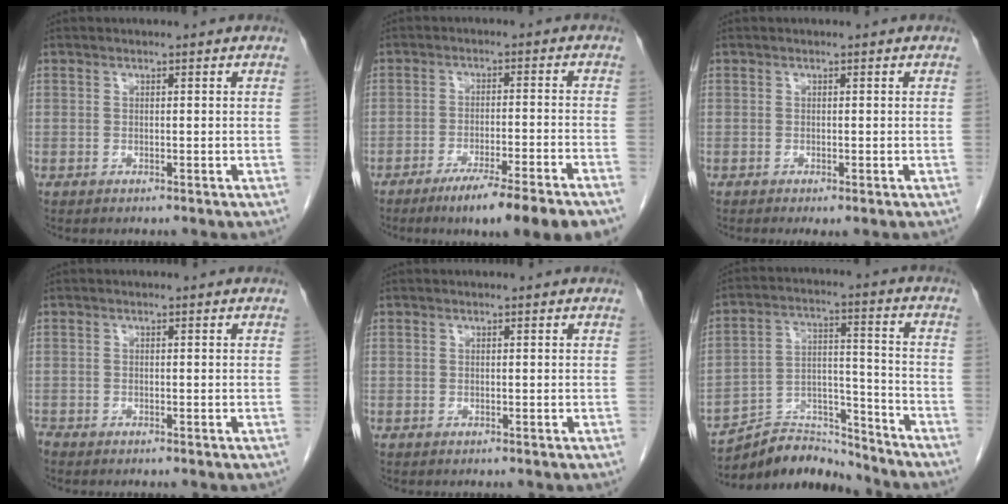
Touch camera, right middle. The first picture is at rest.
{"total": 12.1, "force": [-8.8, -0.3, 8.3], "torque": [-0.100, -0.022, -0.129]}
{"total": 1.1, "force": [-0.6, 0.2, 0.9], "torque": [-0.013, -0.005, -0.008]}
{"total": 0.6, "force": [-0.6, 0.1, 0.0], "torque": [-0.009, -0.004, -0.014]}
{"total": 0.0}
{"total": 11.1, "force": [-11.0, 1.5, 0.3], "torque": [-0.001, 0.038, -0.194]}